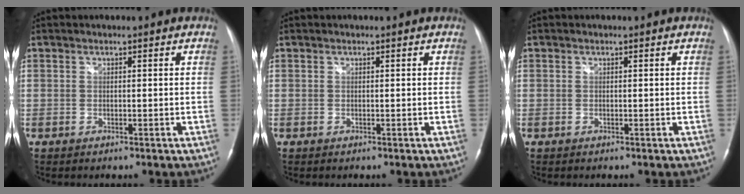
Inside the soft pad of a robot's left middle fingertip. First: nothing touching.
{"total": 0.0}
{"total": 0.0}